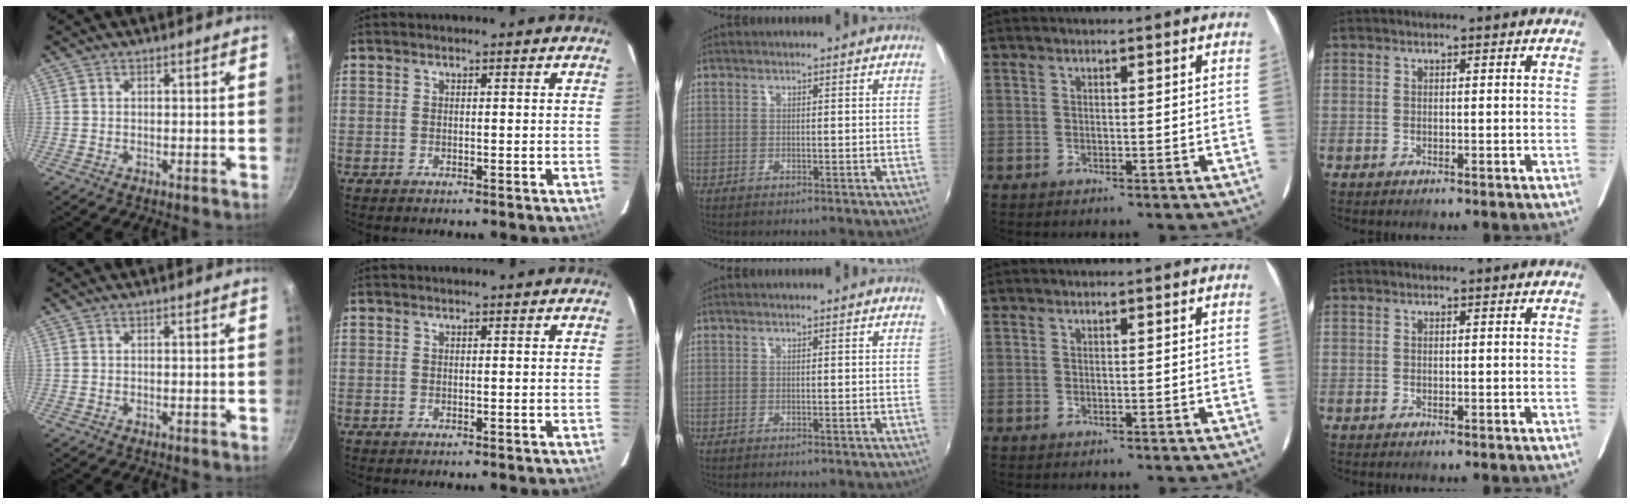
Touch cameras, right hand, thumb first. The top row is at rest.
{}